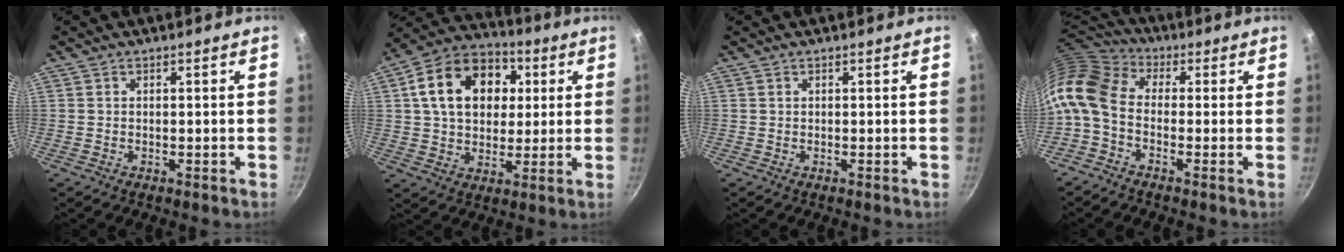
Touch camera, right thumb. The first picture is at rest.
{"total": 17.9, "force": [4.2, 13.1, 11.4], "torque": [-0.162, 0.021, 0.058]}
{"total": 0.0}
{"total": 12.7, "force": [-1.6, 8.5, 9.3], "torque": [-0.198, 0.030, -0.055]}